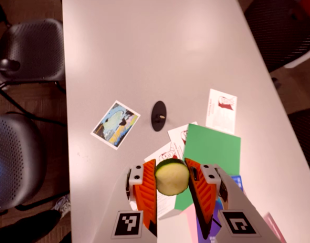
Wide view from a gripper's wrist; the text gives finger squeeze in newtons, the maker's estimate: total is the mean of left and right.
{"total": 13.9, "left": 14.1, "right": 13.6}